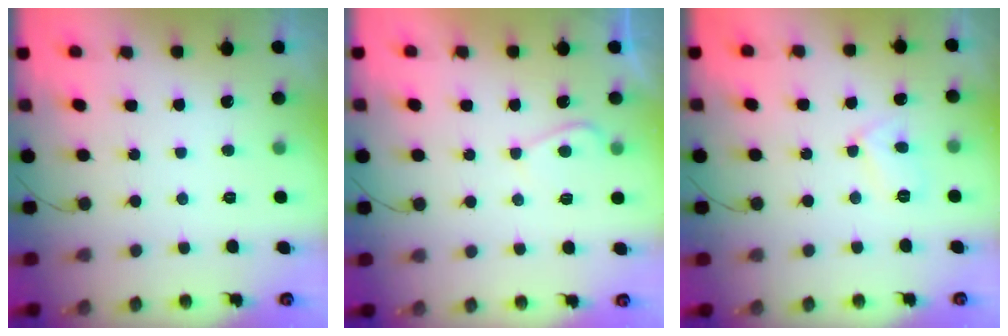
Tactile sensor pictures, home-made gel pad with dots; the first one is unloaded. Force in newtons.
{"total": 3.9, "press": 3.8, "slide": 0.5}
{"total": 5.1, "press": 5.1, "slide": 0.4}